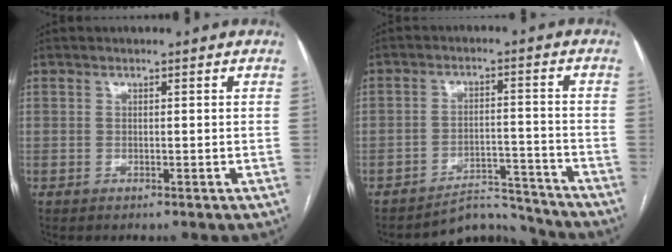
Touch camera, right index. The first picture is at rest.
{"total": 6.6, "force": [-6.5, 1.0, -1.1], "torque": [0.025, 0.035, -0.099]}